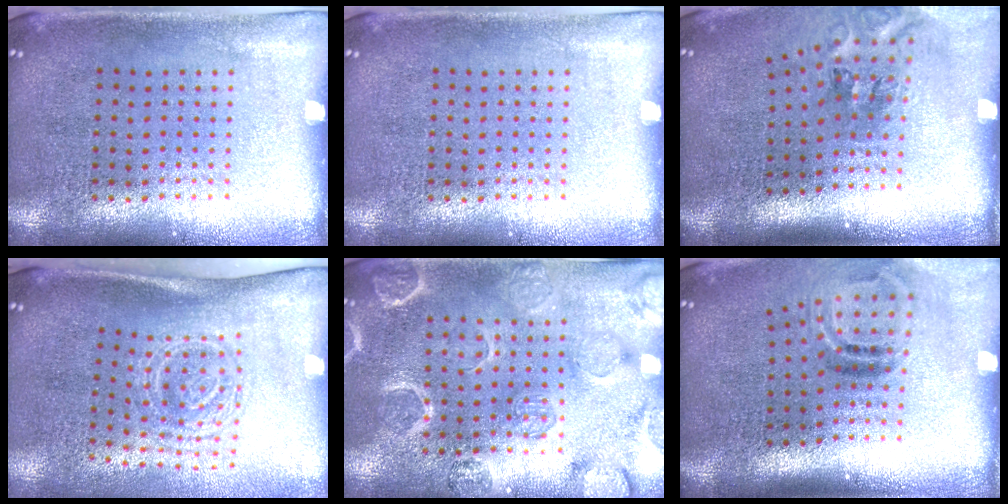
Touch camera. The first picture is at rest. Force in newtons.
{"total": 0.0}
{"total": 2.0, "press": 1.2, "slide": 1.6}
{"total": 1.7, "press": 1.2, "slide": 1.2}
{"total": 2.7, "press": 2.7, "slide": 0.0}
{"total": 2.0, "press": 1.2, "slide": 1.6}